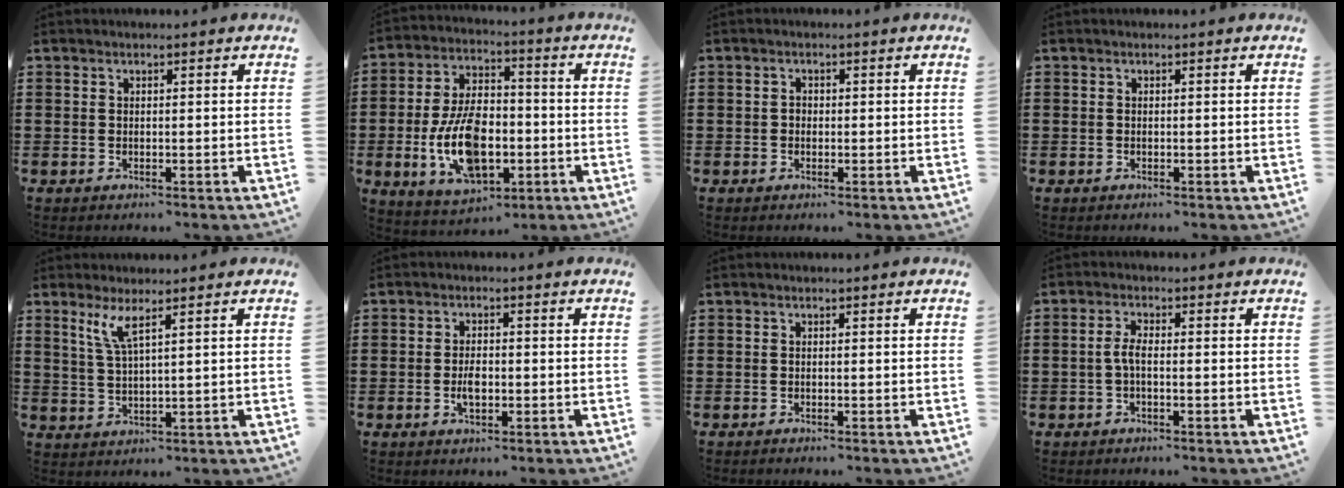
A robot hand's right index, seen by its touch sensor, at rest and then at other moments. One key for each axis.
{"total": 12.8, "fx": -3.1, "fy": 7.1, "fz": 10.2, "tx": -0.212, "ty": 0.001, "tz": -0.054}
{"total": 0.9, "fx": -0.2, "fy": 0.8, "fz": 0.4, "tx": -0.010, "ty": 0.002, "tz": -0.005}
{"total": 0.0}
{"total": 4.0, "fx": 2.4, "fy": 0.3, "fz": 3.1, "tx": -0.071, "ty": 0.001, "tz": 0.041}
{"total": 2.8, "fx": -0.6, "fy": 1.5, "fz": 2.3, "tx": -0.043, "ty": 0.002, "tz": -0.009}
{"total": 0.0}
{"total": 2.7, "fx": -0.7, "fy": 0.8, "fz": 2.5, "tx": -0.068, "ty": -0.006, "tz": -0.021}